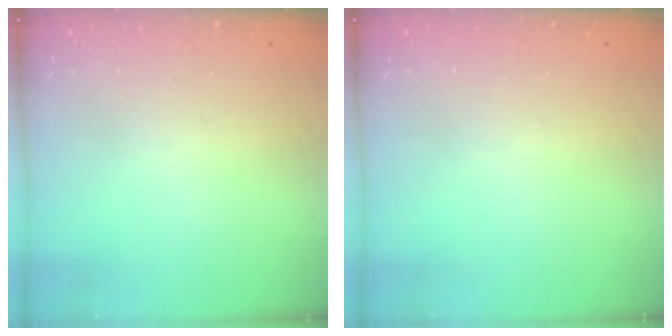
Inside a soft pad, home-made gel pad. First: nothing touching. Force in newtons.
{"total": 0.0}